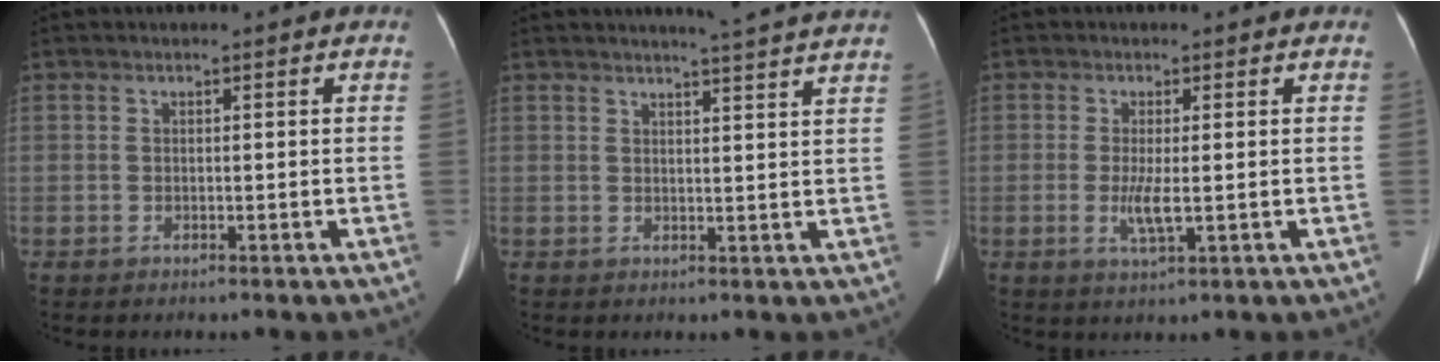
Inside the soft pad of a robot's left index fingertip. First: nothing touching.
{"total": 9.4, "force": [8.7, -0.8, 3.4], "torque": [-0.047, -0.007, 0.087]}
{"total": 3.4, "force": [-0.4, 0.4, 3.3], "torque": [-0.070, -0.009, -0.003]}